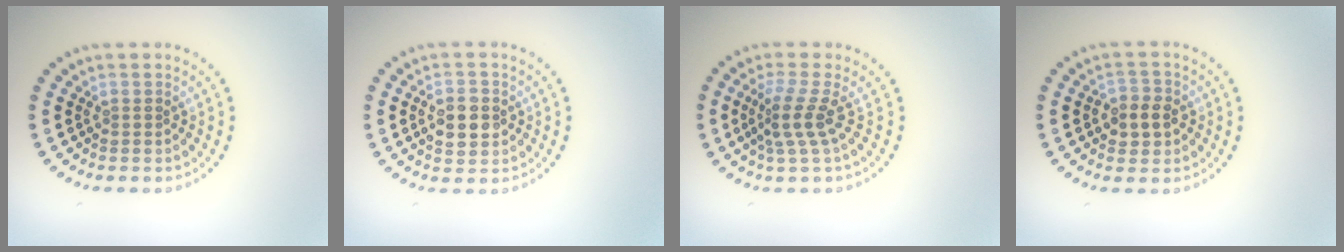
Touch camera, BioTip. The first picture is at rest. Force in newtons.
{"total": 3.6, "press": 3.6, "slide": 0.2}
{"total": 2.9, "press": 2.0, "slide": 2.1}
{"total": 2.8, "press": 2.8, "slide": 0.4}